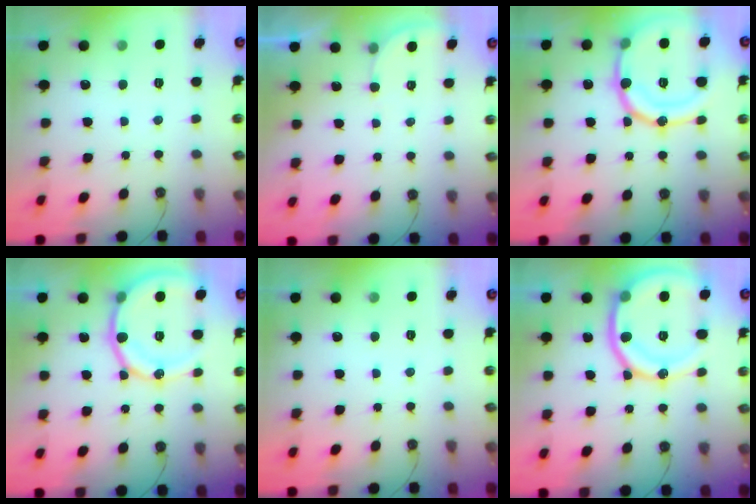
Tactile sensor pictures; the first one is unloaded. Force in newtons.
{"total": 1.9, "press": 1.9, "slide": 0.1}
{"total": 22.3, "press": 22.0, "slide": 3.7}
{"total": 17.4, "press": 17.0, "slide": 3.7}
{"total": 0.0}
{"total": 20.6, "press": 20.4, "slide": 2.6}